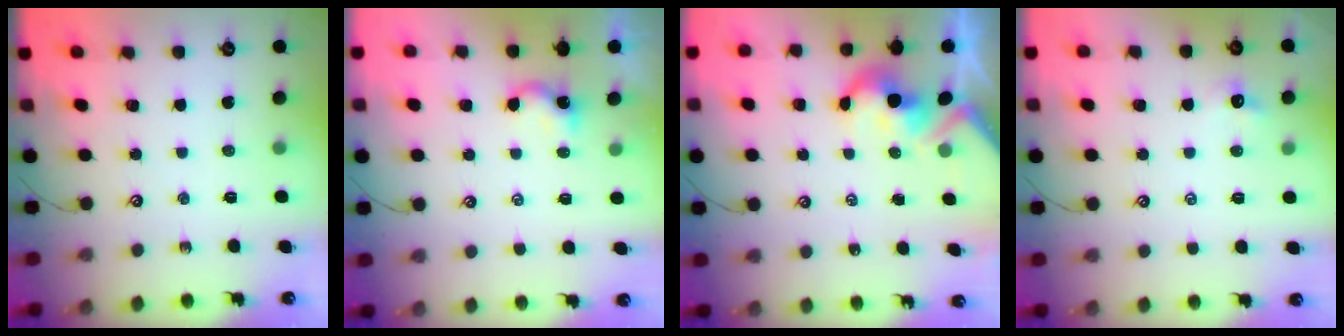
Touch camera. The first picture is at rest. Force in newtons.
{"total": 1.2, "press": 1.1, "slide": 0.3}
{"total": 5.1, "press": 5.1, "slide": 0.7}
{"total": 0.7, "press": 0.3, "slide": 0.6}